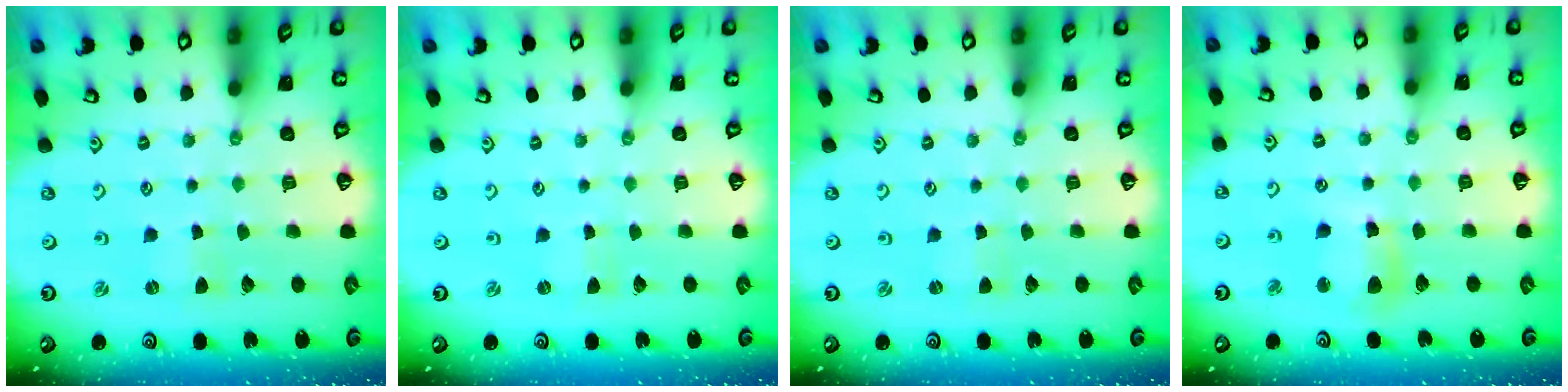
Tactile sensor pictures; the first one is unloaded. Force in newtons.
{"total": 0.0}
{"total": 1.4, "press": 1.4, "slide": 0.2}
{"total": 9.7, "press": 9.7, "slide": 1.2}